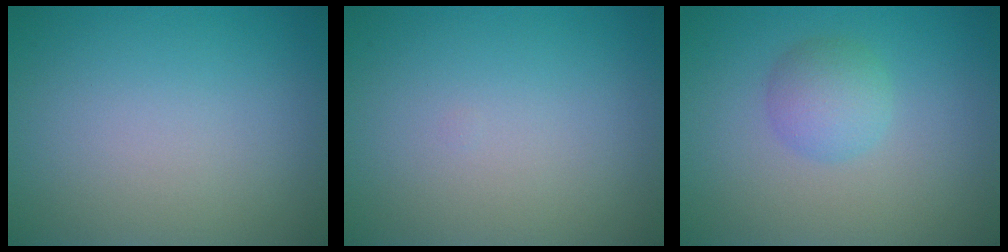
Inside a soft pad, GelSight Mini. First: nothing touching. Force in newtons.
{"total": 0.0}
{"total": 2.6, "press": 2.6, "slide": 0.1}